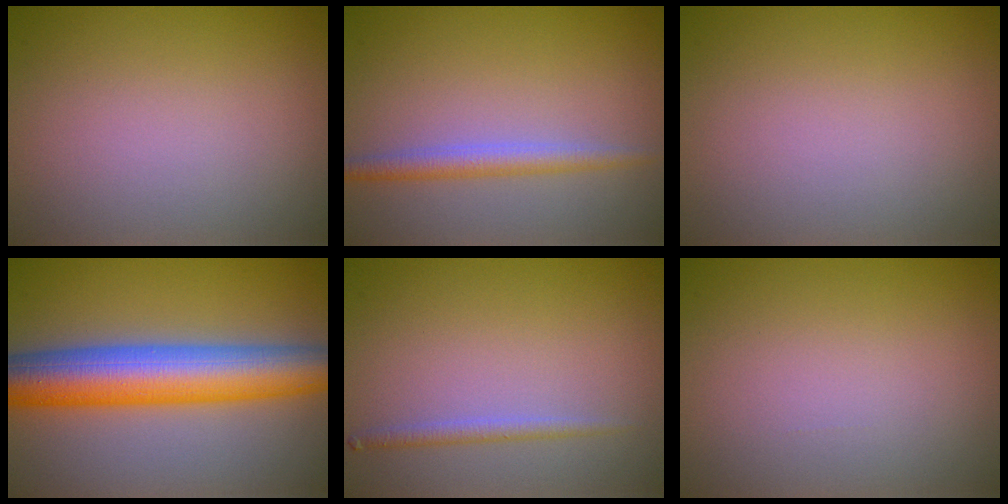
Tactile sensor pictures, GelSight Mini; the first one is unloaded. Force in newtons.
{"total": 2.2, "press": 2.2, "slide": 0.0}
{"total": 0.0}
{"total": 9.6, "press": 9.6, "slide": 0.1}
{"total": 1.2, "press": 1.2, "slide": 0.0}
{"total": 0.0}